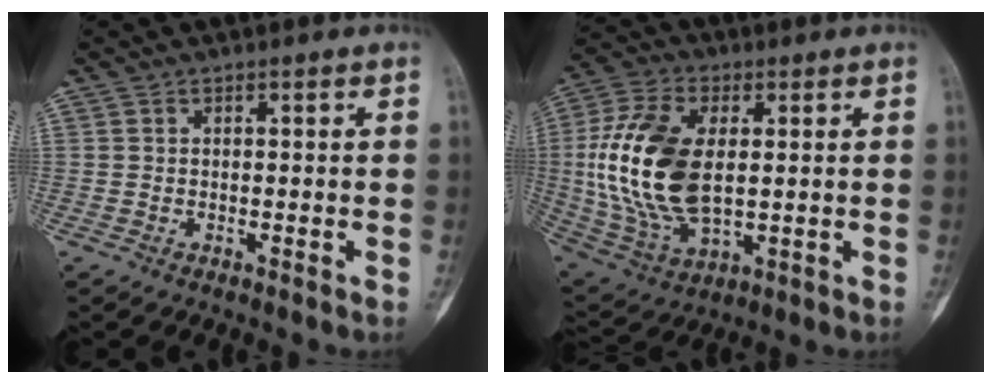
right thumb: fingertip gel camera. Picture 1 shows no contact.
{"total": 20.1, "force": [1.5, 11.4, 16.5], "torque": [-0.337, -0.010, 0.034]}